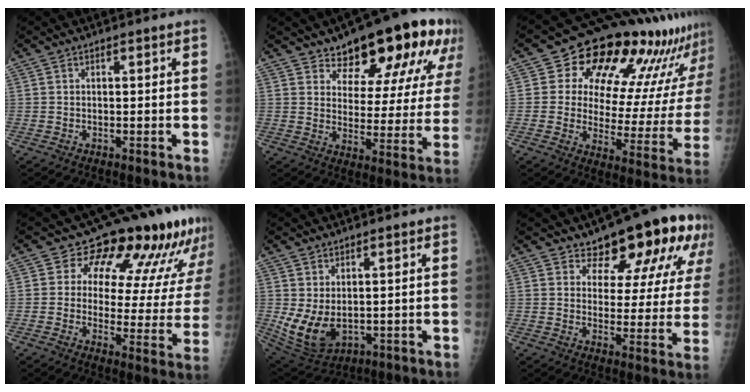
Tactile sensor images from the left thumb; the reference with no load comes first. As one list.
[{"total": 19.8, "force": [13.1, 8.6, 12.1], "torque": [-0.120, -0.059, 0.173]}, {"total": 21.8, "force": [15.7, 9.4, 11.8], "torque": [-0.114, -0.078, 0.202]}, {"total": 17.7, "force": [13.0, 8.2, 8.7], "torque": [-0.048, -0.074, 0.144]}, {"total": 8.7, "force": [0.5, 5.6, 6.7], "torque": [-0.123, -0.019, 0.033]}, {"total": 16.0, "force": [11.1, 7.5, 8.7], "torque": [-0.062, -0.060, 0.133]}]